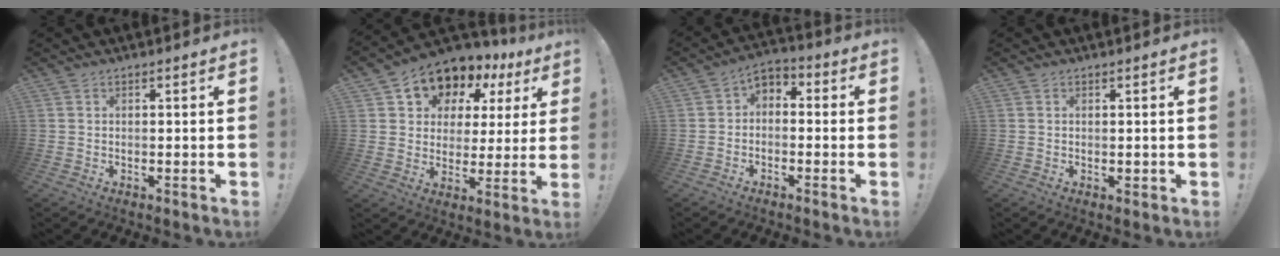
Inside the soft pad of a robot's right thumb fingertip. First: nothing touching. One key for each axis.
{"total": 10.0, "fx": 6.8, "fy": 6.8, "fz": 2.9, "tx": -0.041, "ty": -0.062, "tz": 0.125}
{"total": 4.5, "fx": -2.9, "fy": 3.0, "fz": 1.5, "tx": -0.028, "ty": 0.021, "tz": -0.053}
{"total": 0.9, "fx": 0.3, "fy": 0.7, "fz": 0.3, "tx": 0.001, "ty": -0.001, "tz": 0.004}